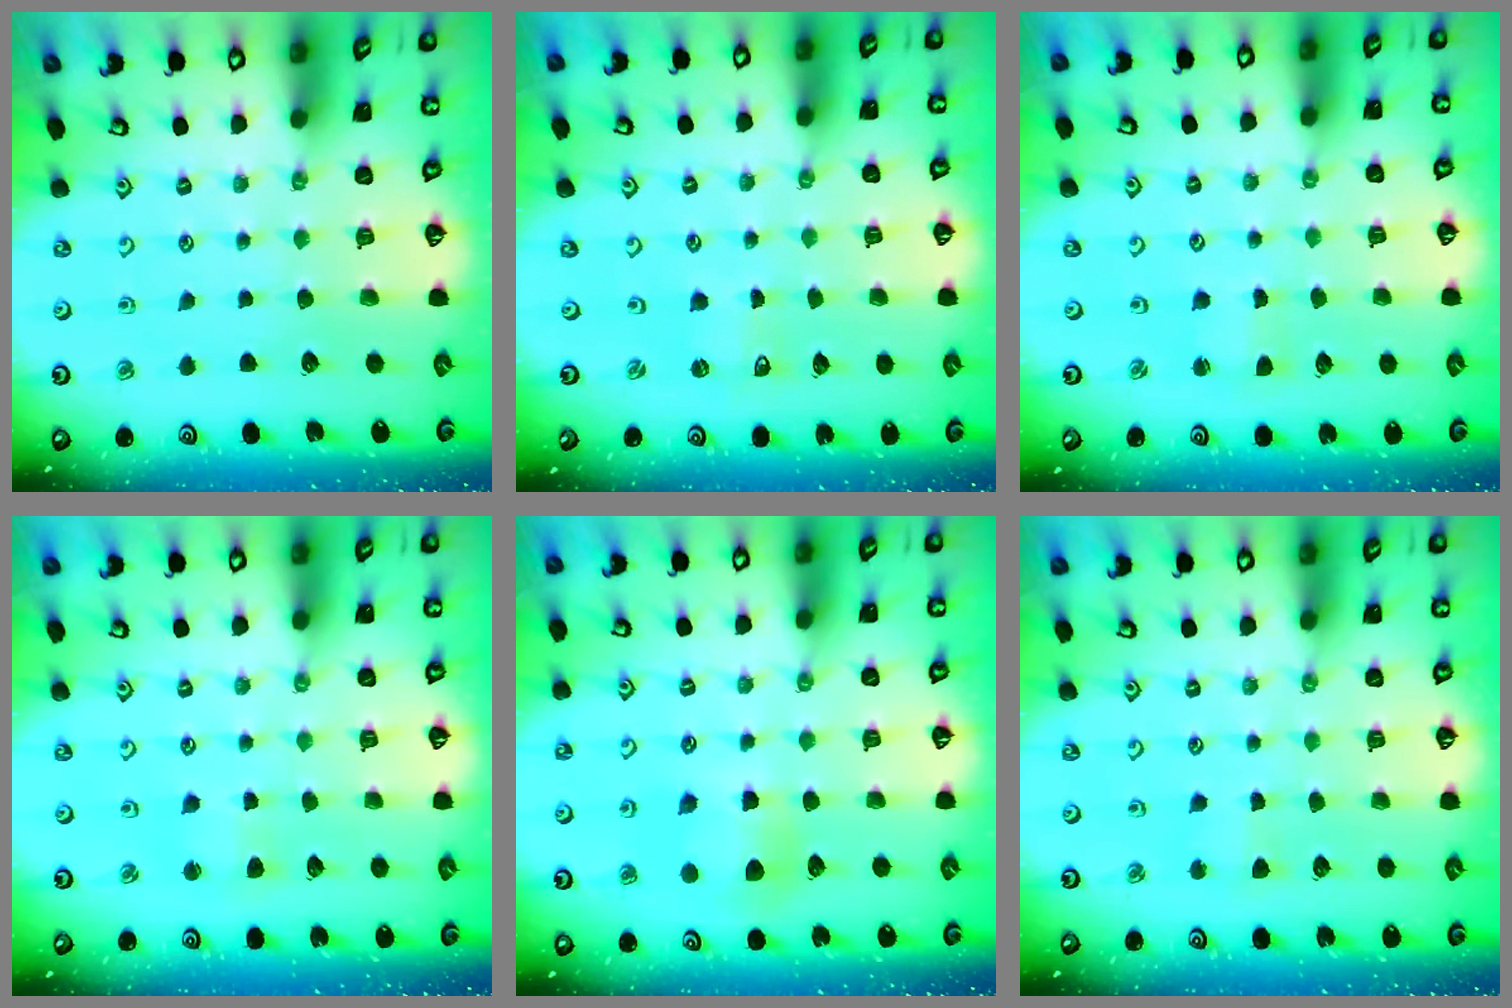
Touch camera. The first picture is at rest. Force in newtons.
{"total": 0.0}
{"total": 2.3, "press": 2.3, "slide": 0.4}
{"total": 2.5, "press": 2.4, "slide": 0.5}
{"total": 6.1, "press": 6.1, "slide": 0.6}
{"total": 2.1, "press": 2.0, "slide": 0.4}